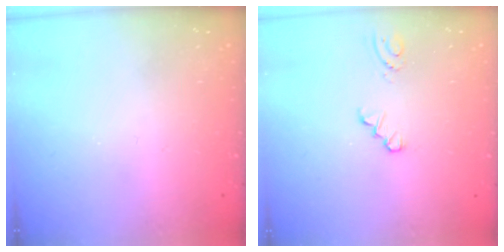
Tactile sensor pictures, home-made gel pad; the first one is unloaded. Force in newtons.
{"total": 0.0}